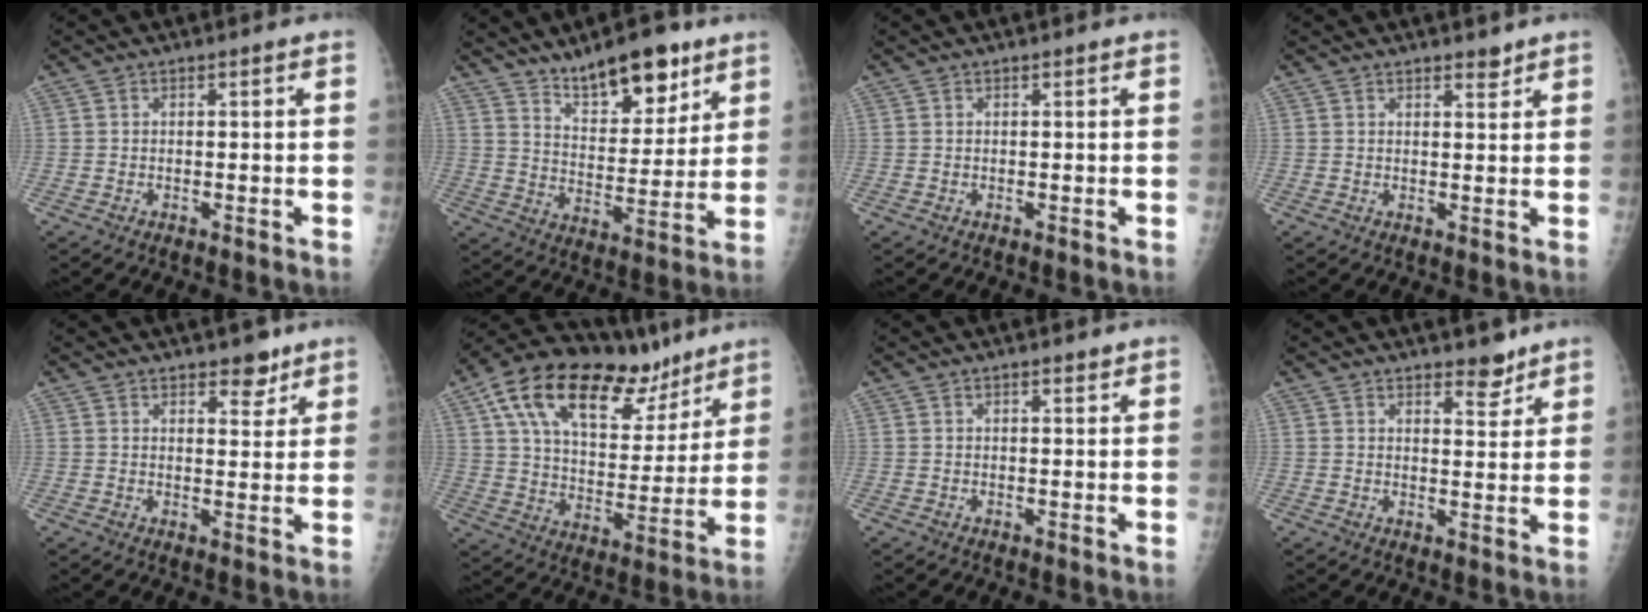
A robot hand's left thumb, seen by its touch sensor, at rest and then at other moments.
{"total": 14.2, "force": [9.9, 5.6, 8.5], "torque": [-0.095, -0.062, 0.167]}
{"total": 0.0}
{"total": 2.2, "force": [1.8, 0.8, 0.9], "torque": [-0.001, -0.012, 0.024]}
{"total": 4.7, "force": [3.5, 2.2, 2.3], "torque": [-0.007, -0.021, 0.049]}
{"total": 25.4, "force": [15.2, 12.4, 16.2], "torque": [-0.229, -0.018, 0.252]}
{"total": 1.3, "force": [1.1, 0.5, 0.6], "torque": [-0.007, -0.006, 0.015]}
{"total": 4.5, "force": [3.6, 1.8, 2.0], "torque": [-0.009, -0.027, 0.053]}